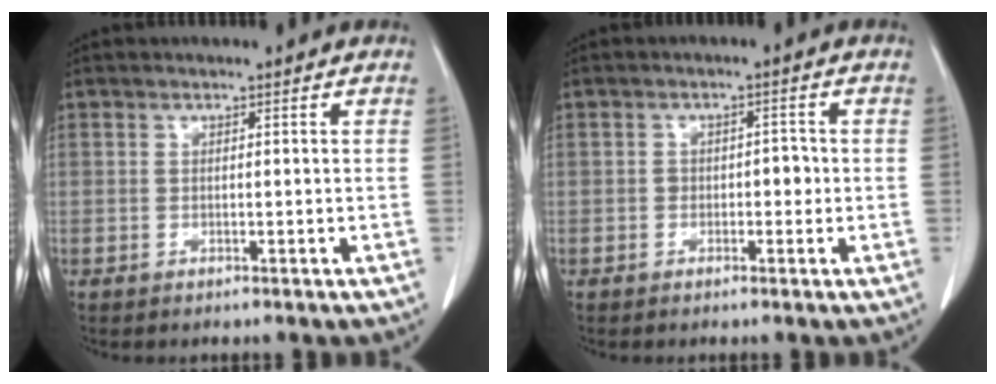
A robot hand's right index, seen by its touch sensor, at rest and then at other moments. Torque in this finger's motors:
{"motor_torque": [0.22, -0.18, 0.04, 0.01]}